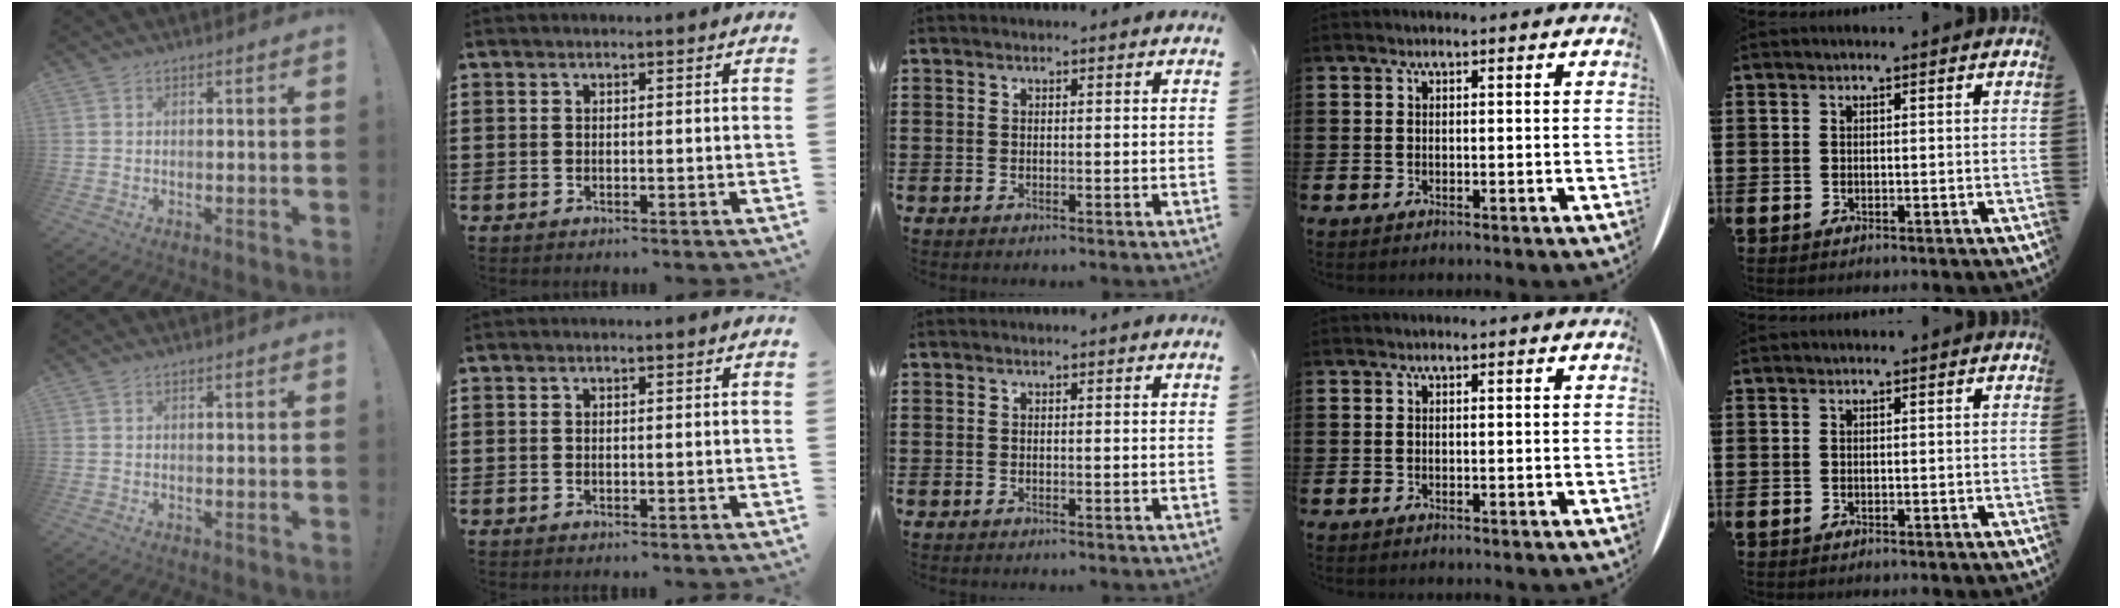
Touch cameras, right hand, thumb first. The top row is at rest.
{}